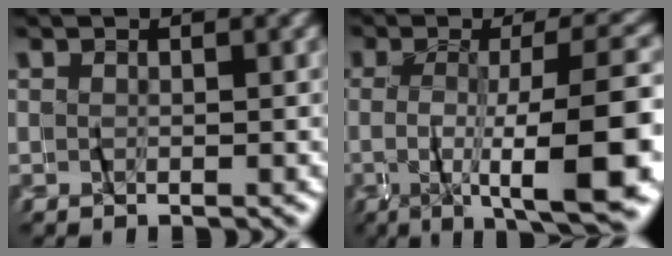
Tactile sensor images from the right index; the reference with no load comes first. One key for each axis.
{"total": 9.5, "fx": -4.0, "fy": 1.5, "fz": 8.5, "tx": -0.120, "ty": -0.004, "tz": -0.062}